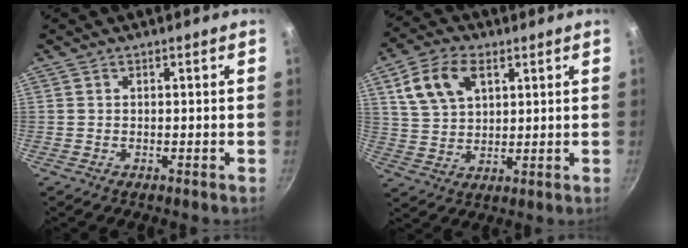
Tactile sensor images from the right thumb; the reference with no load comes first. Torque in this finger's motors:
{"motor_torque": [-0.35, 0.23, -0.21, 0.29, 0.12]}